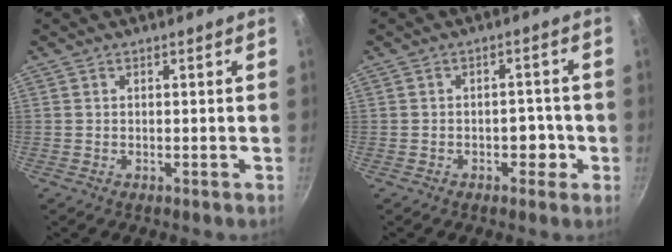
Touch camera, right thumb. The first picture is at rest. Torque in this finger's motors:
{"motor_torque": [0.66, 0.59, 0.75, -0.52, 0.01]}